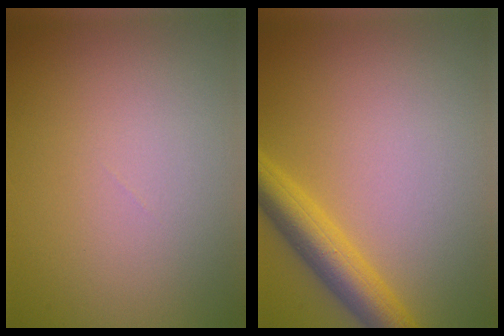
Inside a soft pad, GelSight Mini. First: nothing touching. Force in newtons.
{"total": 4.5, "press": 4.4, "slide": 0.2}